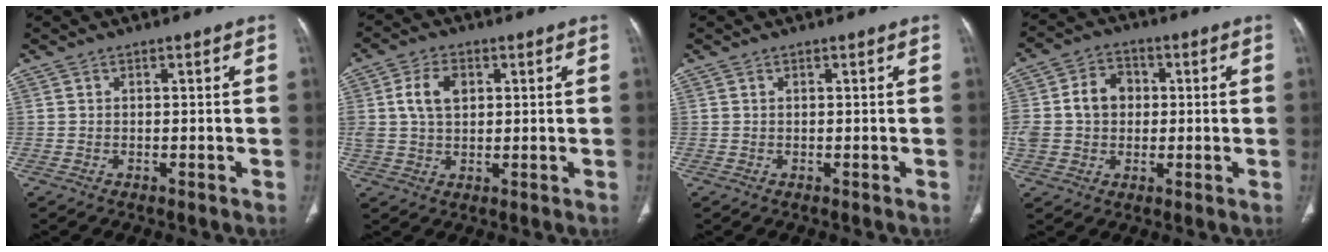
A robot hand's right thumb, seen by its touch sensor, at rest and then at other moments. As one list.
[{"total": 6.8, "force": [1.8, 4.5, 4.8], "torque": [-0.085, 0.002, 0.034]}, {"total": 0.0}, {"total": 12.1, "force": [1.0, 9.9, 6.9], "torque": [-0.132, 0.022, 0.020]}]